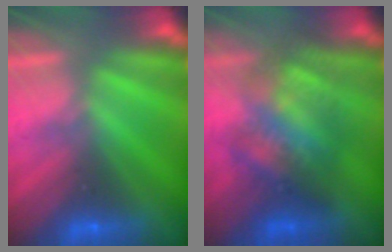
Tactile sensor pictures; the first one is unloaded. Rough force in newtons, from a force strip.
{"total": 4.4}